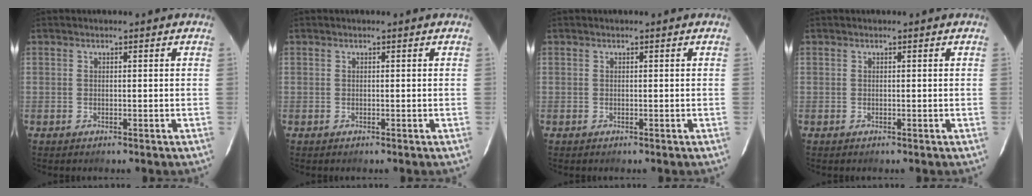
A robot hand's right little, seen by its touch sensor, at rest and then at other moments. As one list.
[{"total": 0.0}, {"total": 0.0}, {"total": 0.0}]